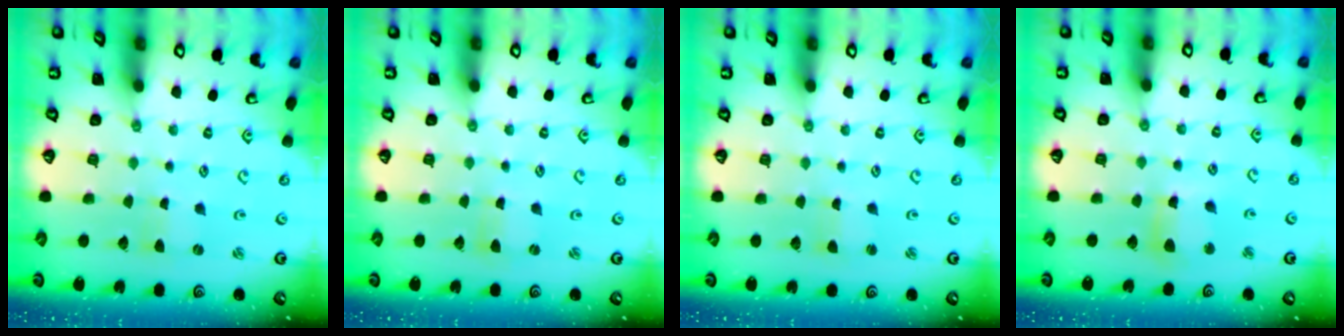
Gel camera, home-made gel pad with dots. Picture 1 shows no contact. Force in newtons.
{"total": 0.0}
{"total": 1.3, "press": 1.3, "slide": 0.1}
{"total": 8.3, "press": 8.2, "slide": 1.0}